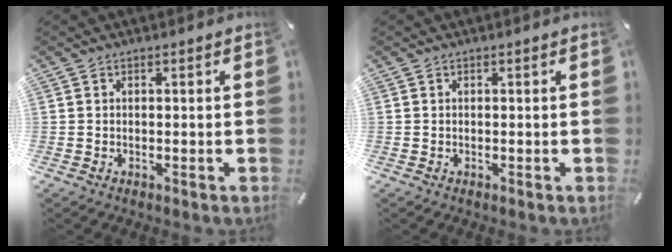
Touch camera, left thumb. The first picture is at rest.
{"total": 0.0}